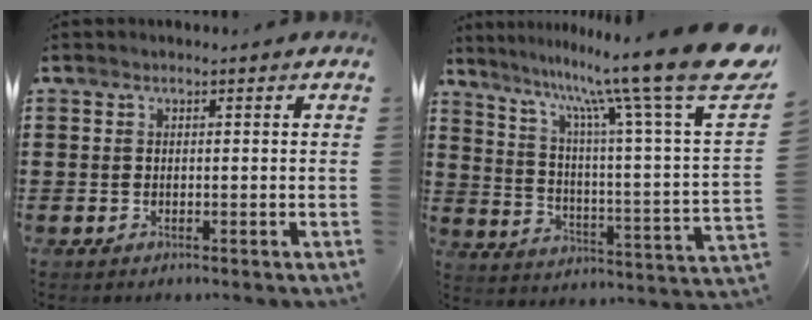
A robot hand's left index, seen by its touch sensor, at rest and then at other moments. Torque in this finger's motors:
{"motor_torque": [1.25, -0.89, 0.47, 0.21]}